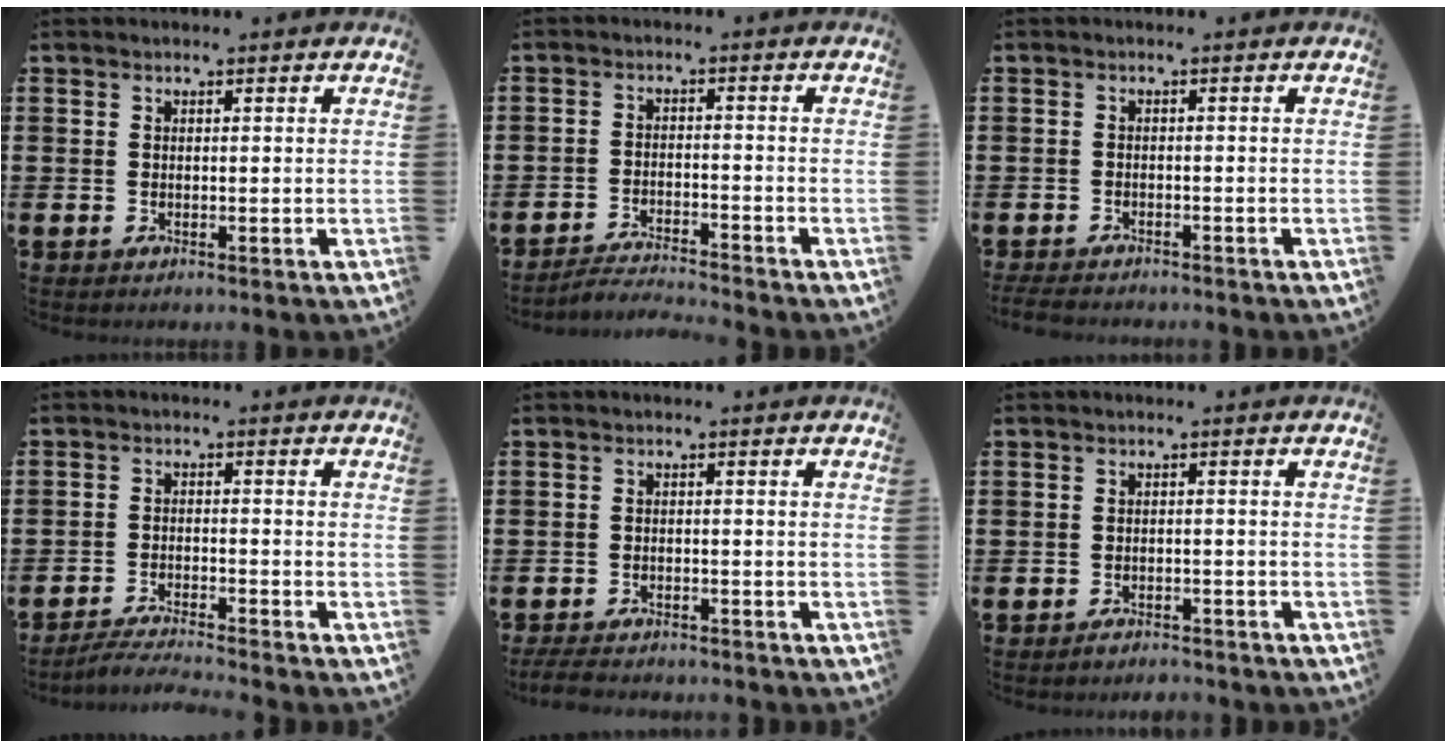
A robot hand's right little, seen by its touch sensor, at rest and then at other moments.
{"total": 2.6, "force": [-2.6, -0.2, 0.1], "torque": [-0.005, 0.002, -0.055]}
{"total": 1.6, "force": [-1.5, 0.2, 0.5], "torque": [-0.010, 0.004, -0.031]}
{"total": 2.9, "force": [-2.8, -0.3, 0.6], "torque": [-0.010, 0.001, -0.057]}
{"total": 2.3, "force": [-2.3, 0.2, 0.4], "torque": [-0.009, 0.005, -0.048]}
{"total": 1.6, "force": [-1.6, 0.1, 0.0], "torque": [-0.007, 0.003, -0.034]}